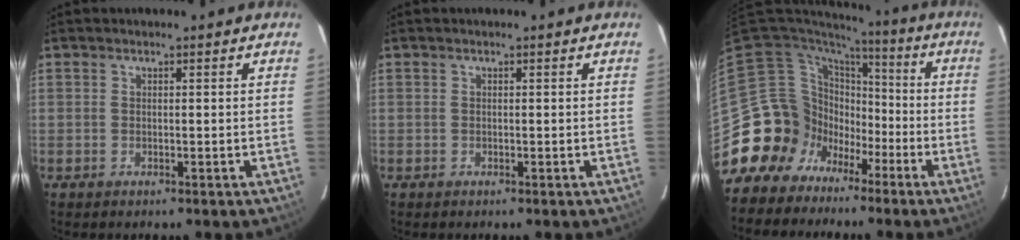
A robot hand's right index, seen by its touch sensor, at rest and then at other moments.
{"total": 0.0}
{"total": 13.8, "force": [-5.7, 12.4, 2.1], "torque": [-0.058, 0.050, -0.100]}